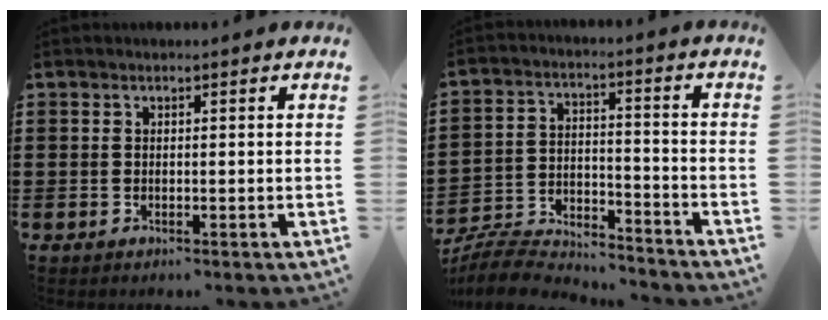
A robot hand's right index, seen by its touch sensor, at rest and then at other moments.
{"total": 6.9, "force": [-6.7, 1.1, 1.3], "torque": [-0.042, 0.001, -0.139]}